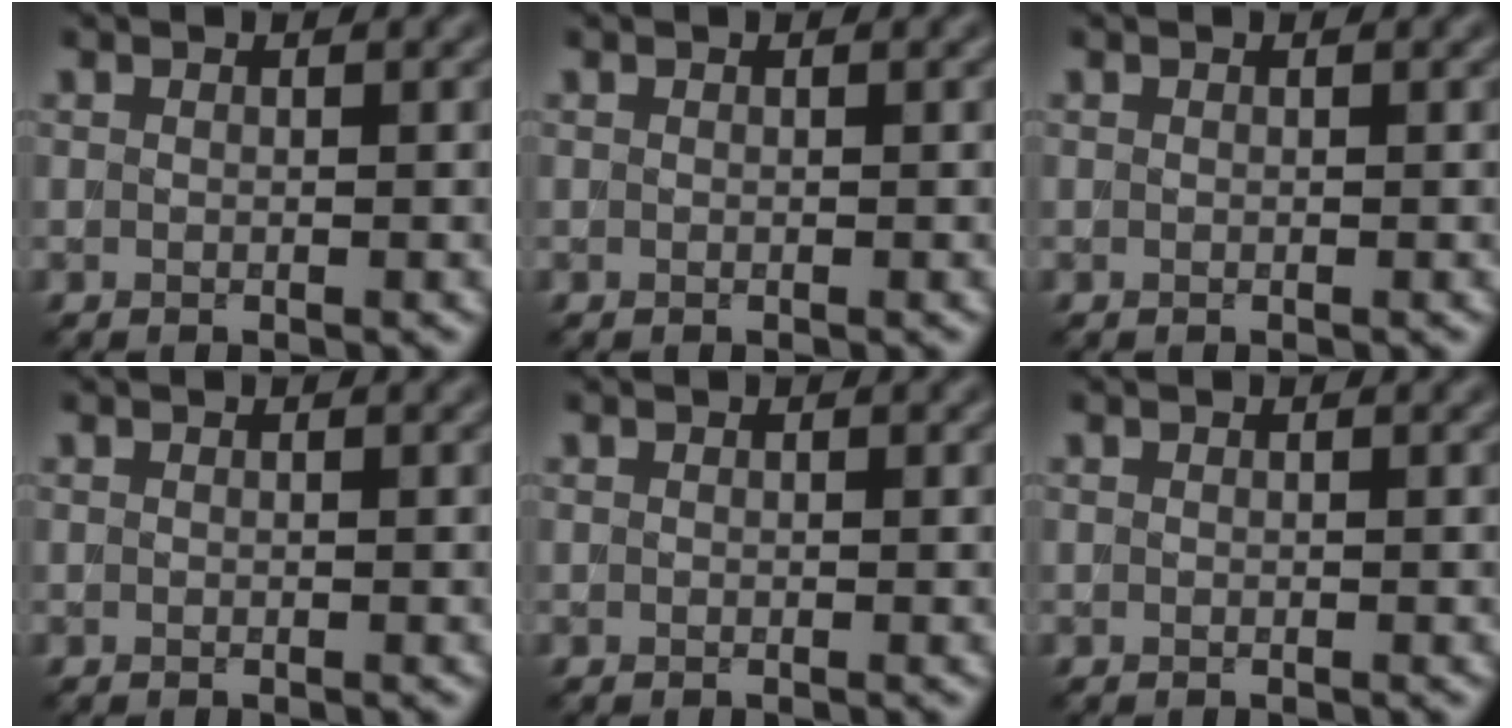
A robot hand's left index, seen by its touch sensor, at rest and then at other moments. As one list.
[{"total": 0.0}, {"total": 0.0}, {"total": 0.0}, {"total": 0.0}, {"total": 0.0}]